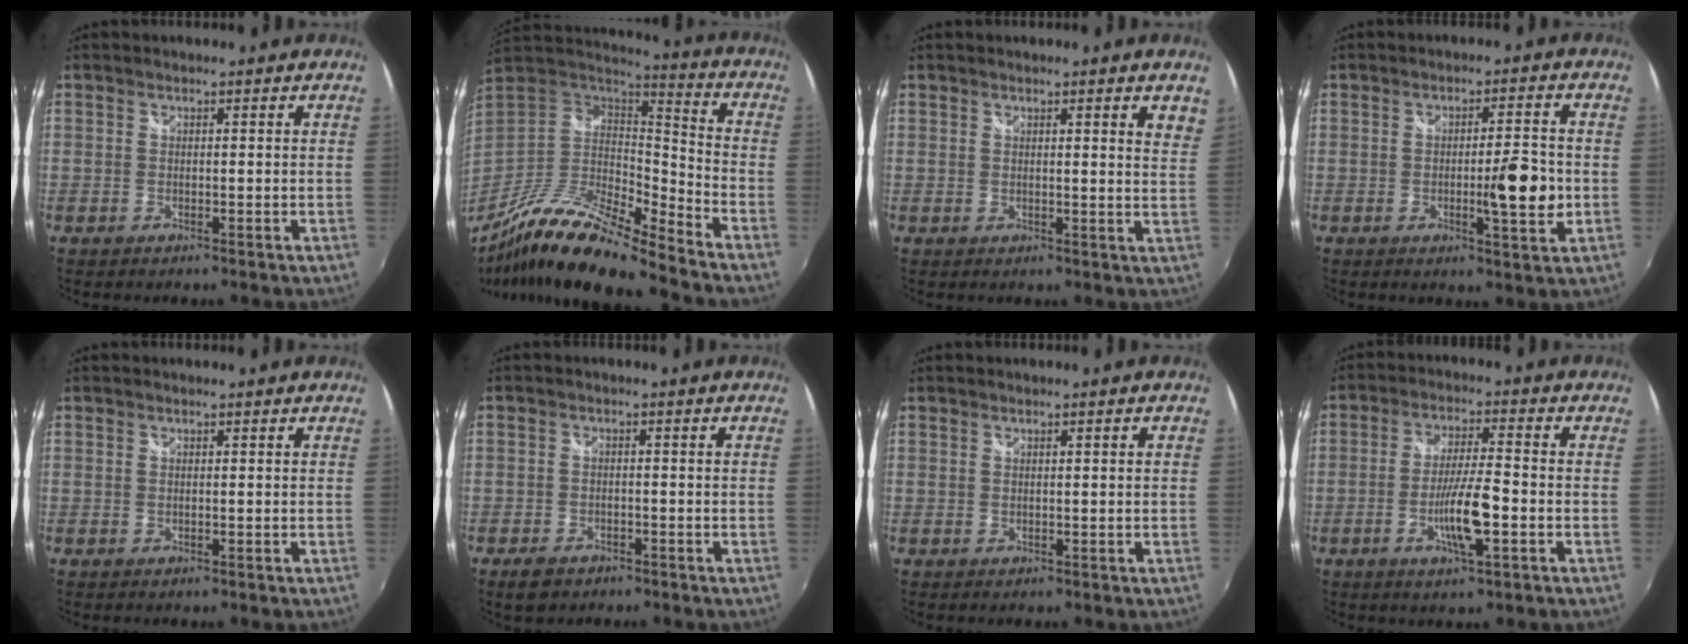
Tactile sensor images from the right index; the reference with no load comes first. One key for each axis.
{"total": 19.1, "fx": -15.0, "fy": 2.1, "fz": 11.8, "tx": -0.218, "ty": -0.023, "tz": -0.287}
{"total": 5.3, "fx": 3.7, "fy": 0.1, "fz": 3.8, "tx": -0.022, "ty": 0.007, "tz": 0.033}
{"total": 7.2, "fx": -1.1, "fy": 1.0, "fz": 7.0, "tx": -0.106, "ty": -0.001, "tz": -0.011}
{"total": 0.0}
{"total": 4.3, "fx": -3.2, "fy": 2.4, "fz": 1.6, "tx": -0.047, "ty": 0.001, "tz": -0.052}
{"total": 1.0, "fx": 0.1, "fy": -0.1, "fz": 1.0, "tx": -0.012, "ty": 0.003, "tz": 0.001}
{"total": 8.3, "fx": -2.8, "fy": 0.9, "fz": 7.8, "tx": -0.149, "ty": -0.002, "tz": -0.048}